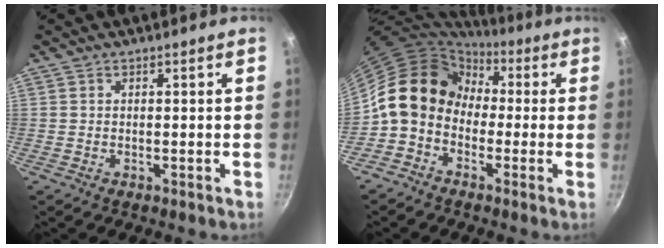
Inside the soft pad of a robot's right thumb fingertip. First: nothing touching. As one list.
[{"total": 12.7, "force": [0.1, 10.4, 7.3], "torque": [-0.089, 0.037, -0.024]}]